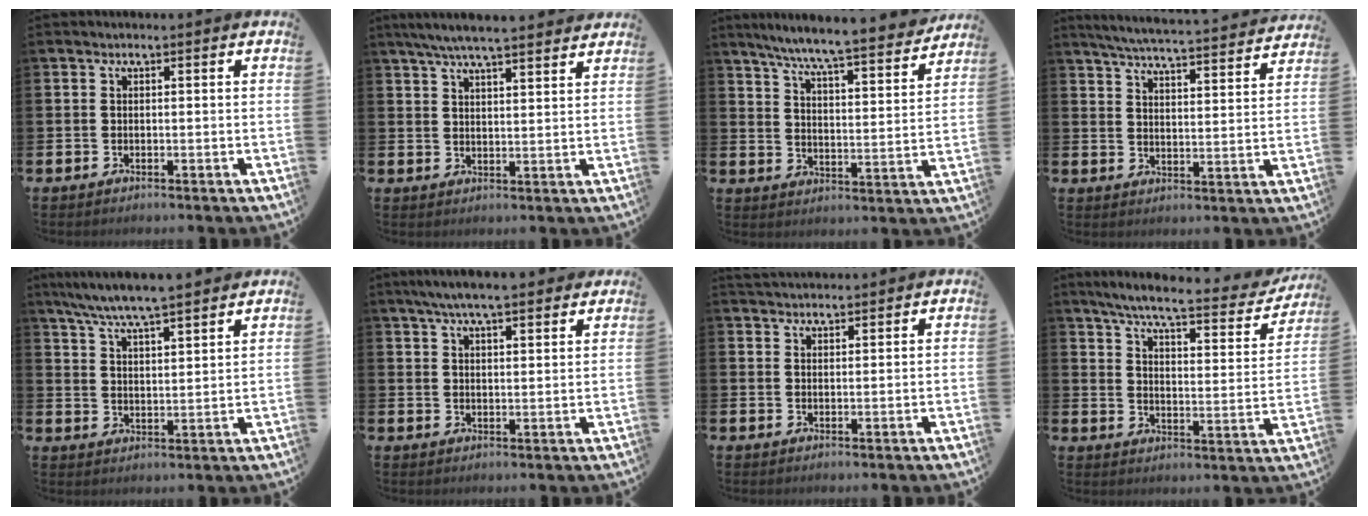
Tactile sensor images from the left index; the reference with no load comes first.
{"total": 6.2, "force": [5.8, 0.4, 2.1], "torque": [-0.051, -0.020, 0.105]}
{"total": 7.7, "force": [7.2, -0.3, 2.8], "torque": [-0.074, -0.057, 0.120]}
{"total": 5.7, "force": [5.5, 0.0, 1.4], "torque": [-0.043, -0.047, 0.093]}
{"total": 7.0, "force": [6.8, 0.0, 1.9], "torque": [-0.063, -0.035, 0.122]}
{"total": 5.9, "force": [5.4, 0.8, 2.3], "torque": [-0.055, -0.014, 0.097]}
{"total": 2.5, "force": [2.5, 0.4, 0.1], "torque": [-0.004, -0.010, 0.045]}
{"total": 6.7, "force": [5.8, 0.6, 3.2], "torque": [-0.081, -0.045, 0.091]}